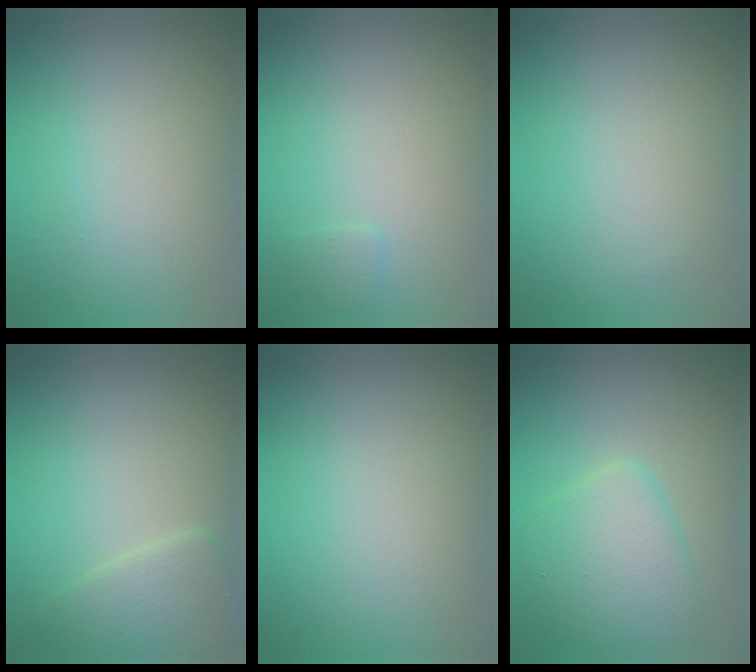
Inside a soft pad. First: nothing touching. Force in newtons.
{"total": 0.7, "press": 0.7, "slide": 0.1}
{"total": 0.0}
{"total": 2.7, "press": 2.7, "slide": 0.1}
{"total": 0.0}
{"total": 4.3, "press": 4.3, "slide": 0.2}